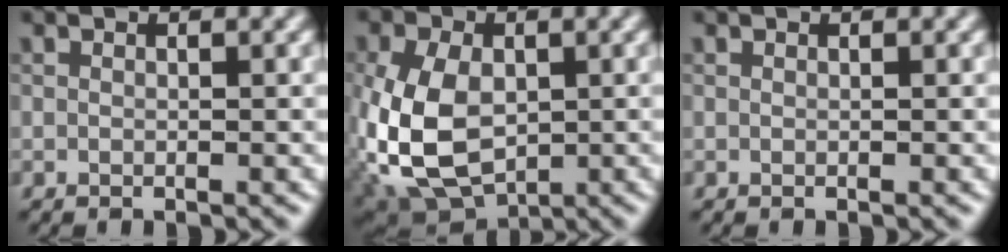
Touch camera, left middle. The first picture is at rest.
{"total": 9.1, "force": [-1.1, 6.0, 6.7], "torque": [-0.162, -0.010, -0.026]}
{"total": 0.0}